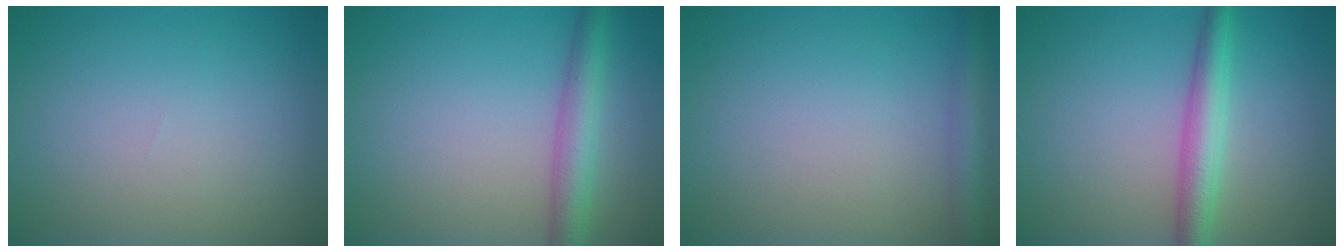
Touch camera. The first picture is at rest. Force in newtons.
{"total": 3.7, "press": 3.7, "slide": 0.1}
{"total": 2.4, "press": 2.4, "slide": 0.1}
{"total": 3.6, "press": 3.6, "slide": 0.2}